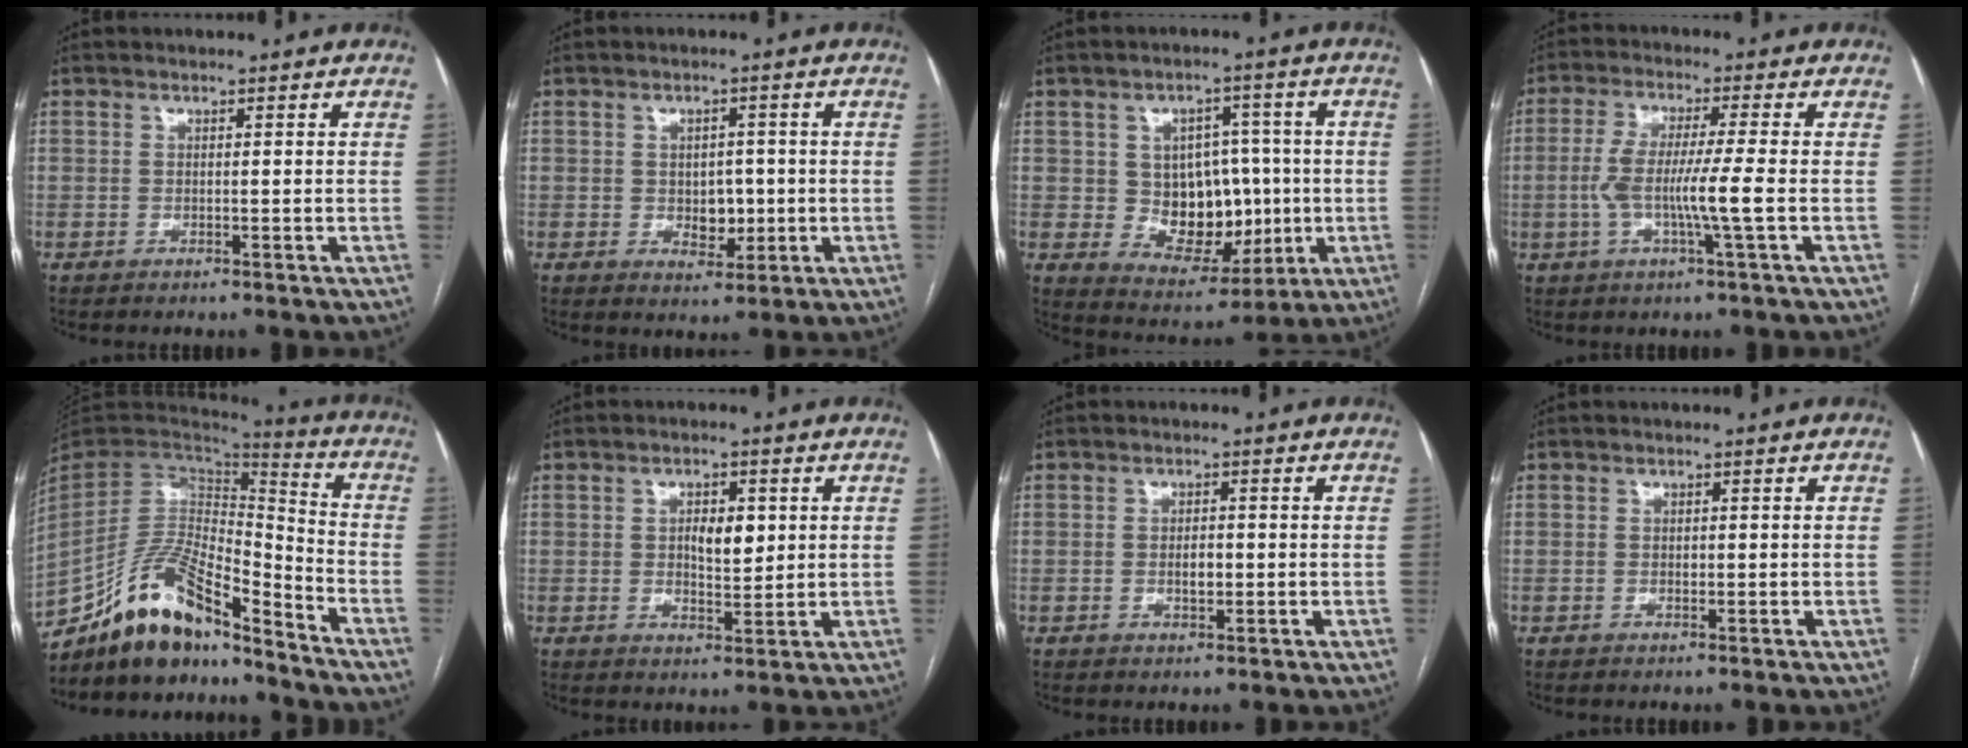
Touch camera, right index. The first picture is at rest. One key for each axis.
{"total": 4.2, "fx": -0.3, "fy": 3.0, "fz": 3.0, "tx": -0.032, "ty": 0.005, "tz": 0.006}
{"total": 11.2, "fx": 0.1, "fy": 8.1, "fz": 7.7, "tx": -0.109, "ty": 0.027, "tz": 0.024}
{"total": 7.9, "fx": -1.4, "fy": -0.3, "fz": 7.7, "tx": -0.156, "ty": 0.001, "tz": -0.028}
{"total": 15.8, "fx": -13.3, "fy": 3.5, "fz": 7.7, "tx": -0.136, "ty": 0.036, "tz": -0.242}
{"total": 4.7, "fx": 0.9, "fy": 2.2, "fz": 4.0, "tx": -0.062, "ty": 0.001, "tz": 0.019}
{"total": 2.3, "fx": -0.3, "fy": 1.2, "fz": 2.0, "tx": -0.033, "ty": 0.002, "tz": -0.001}
{"total": 0.8, "fx": 0.0, "fy": 0.6, "fz": 0.5, "tx": -0.008, "ty": 0.001, "tz": 0.001}